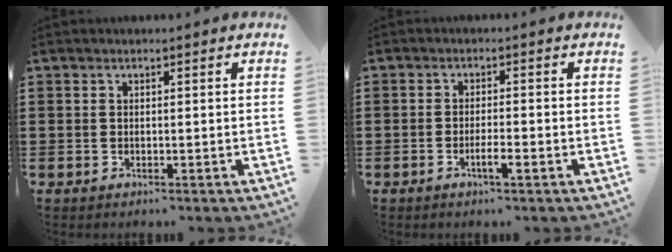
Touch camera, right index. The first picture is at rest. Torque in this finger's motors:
{"motor_torque": [1.65, 0.49, 0.02, 0.06]}